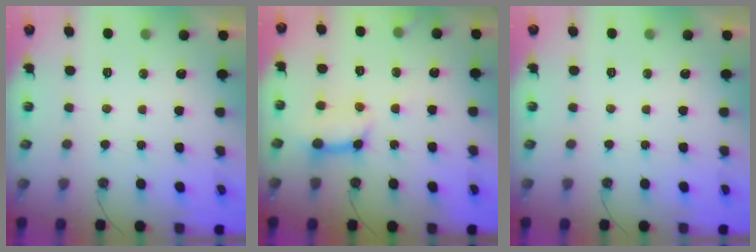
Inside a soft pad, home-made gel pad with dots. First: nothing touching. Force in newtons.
{"total": 10.9, "press": 10.8, "slide": 1.4}
{"total": 0.0}